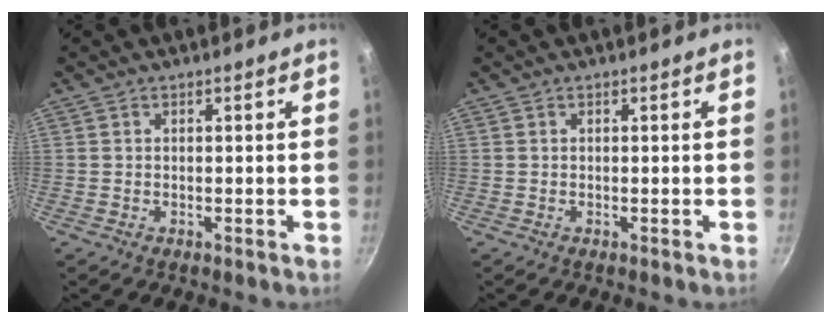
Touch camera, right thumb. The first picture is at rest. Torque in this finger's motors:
{"motor_torque": [-0.02, -0.02, 0.03, 0.03, 0.00]}